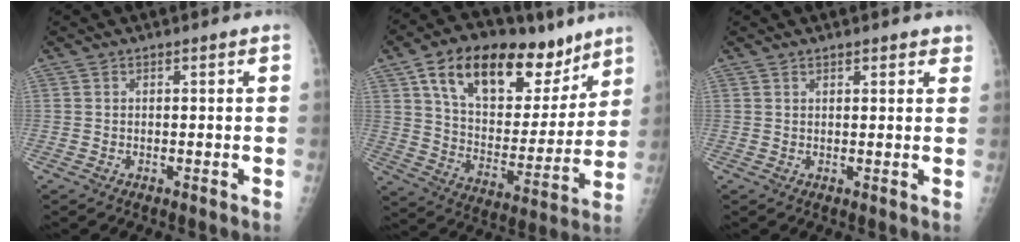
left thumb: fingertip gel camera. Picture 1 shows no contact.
{"total": 25.3, "force": [14.4, 13.4, 15.9], "torque": [-0.211, -0.031, 0.241]}
{"total": 2.6, "force": [2.0, 1.1, 1.2], "torque": [0.005, -0.005, 0.020]}